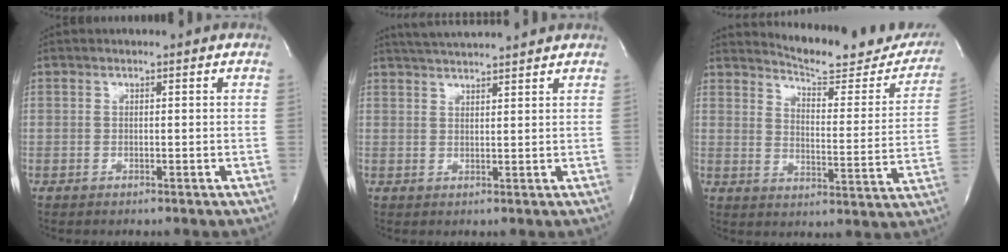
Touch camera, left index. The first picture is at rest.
{"total": 7.4, "force": [6.9, -0.4, 2.6], "torque": [-0.050, 0.028, 0.106]}
{"total": 18.0, "force": [16.8, 3.8, 5.2], "torque": [-0.055, -0.059, 0.197]}